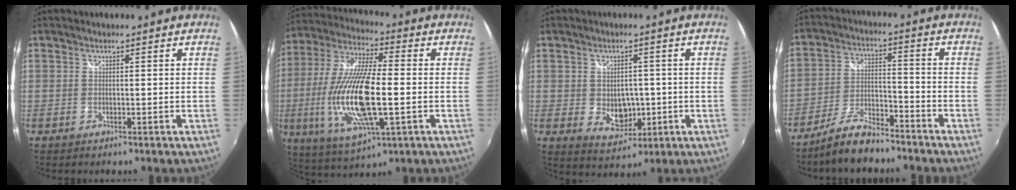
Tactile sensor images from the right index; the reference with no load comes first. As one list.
[{"total": 20.3, "force": [-3.0, 6.3, 19.0], "torque": [-0.387, -0.017, -0.051]}, {"total": 7.2, "force": [-0.8, 5.7, 4.4], "torque": [-0.078, -0.009, 0.001]}, {"total": 9.2, "force": [-7.7, 2.5, 4.4], "torque": [-0.098, 0.008, -0.139]}]